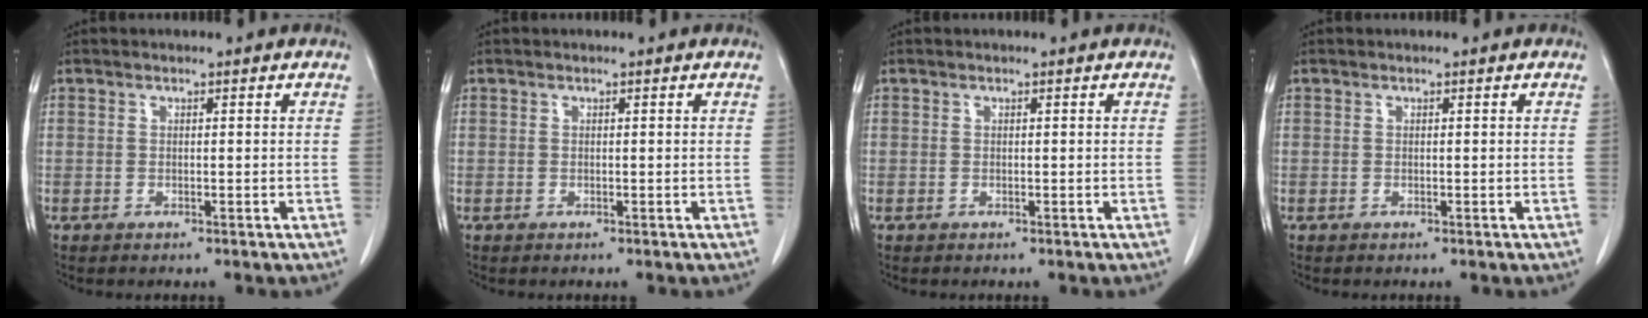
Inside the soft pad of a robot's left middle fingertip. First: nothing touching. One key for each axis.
{"total": 0.0}
{"total": 0.0}
{"total": 0.0}